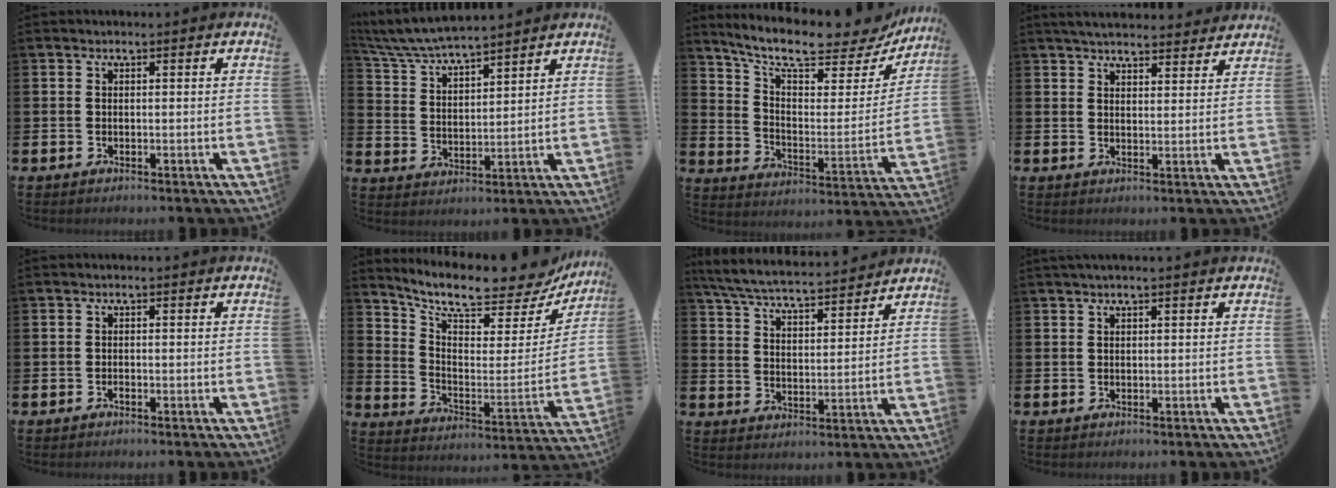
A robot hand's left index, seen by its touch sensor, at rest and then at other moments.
{"total": 6.1, "force": [6.0, 0.4, 1.1], "torque": [-0.052, -0.035, 0.106]}
{"total": 10.4, "force": [9.3, 2.4, 4.1], "torque": [-0.102, -0.069, 0.156]}
{"total": 4.4, "force": [4.3, 0.7, 0.7], "torque": [-0.024, -0.020, 0.077]}
{"total": 0.5, "force": [-0.4, 0.1, 0.3], "torque": [-0.005, -0.003, -0.009]}
{"total": 9.0, "force": [8.1, 2.1, 3.2], "torque": [-0.083, -0.070, 0.134]}
{"total": 6.2, "force": [5.9, 0.5, 1.6], "torque": [-0.059, -0.042, 0.102]}
{"total": 1.0, "force": [0.7, -0.1, 0.6], "torque": [-0.010, 0.001, 0.013]}